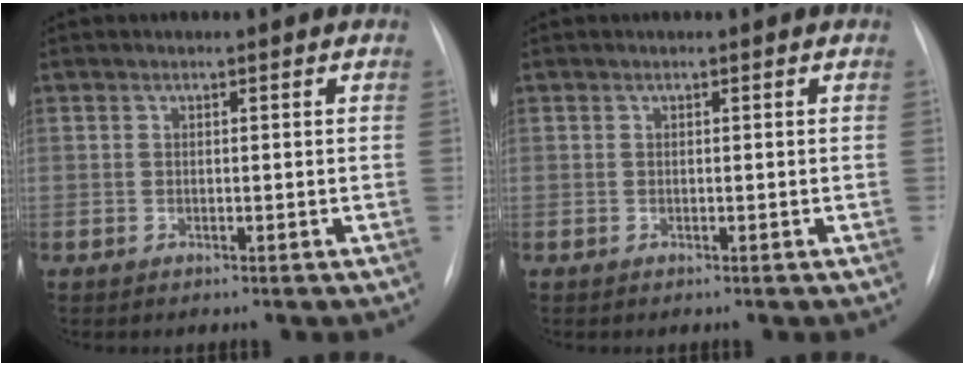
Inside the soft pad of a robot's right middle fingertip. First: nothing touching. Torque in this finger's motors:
{"motor_torque": [0.00, 0.00, 0.00, 0.00]}